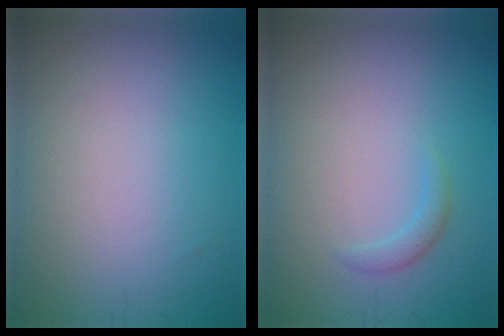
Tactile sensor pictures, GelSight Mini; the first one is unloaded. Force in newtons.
{"total": 1.1, "press": 1.1, "slide": 0.1}